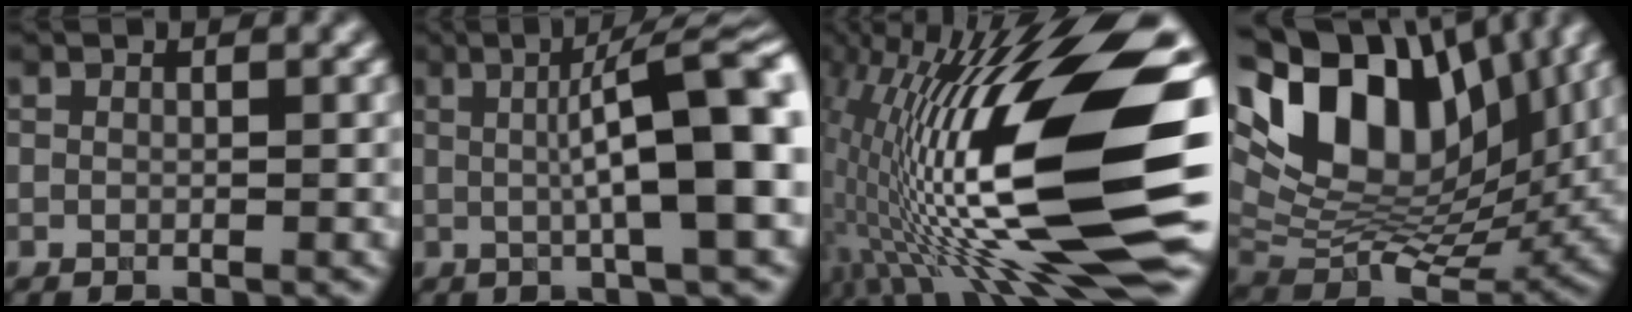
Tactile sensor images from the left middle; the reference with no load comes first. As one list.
[{"total": 9.9, "force": [0.7, 2.0, 9.7], "torque": [-0.120, 0.015, 0.007]}, {"total": 17.3, "force": [0.2, 4.8, 16.6], "torque": [-0.296, 0.019, 0.007]}, {"total": 13.6, "force": [4.7, 7.9, 10.0], "torque": [-0.178, 0.018, 0.083]}]